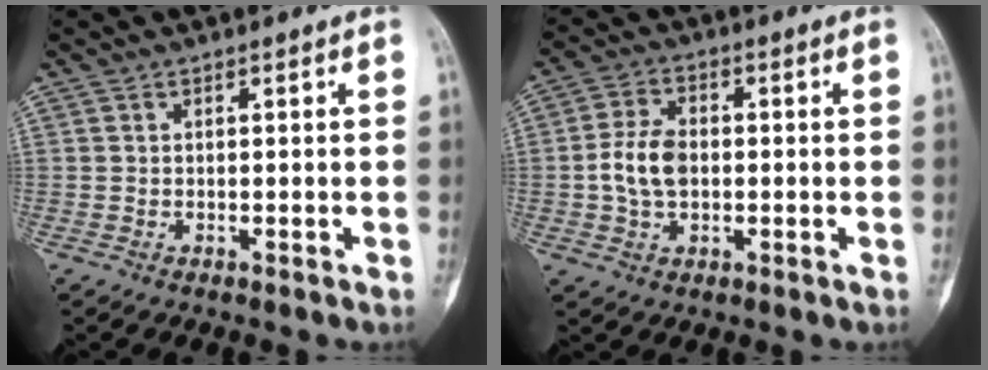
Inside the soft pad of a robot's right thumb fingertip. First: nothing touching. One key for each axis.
{"total": 7.6, "fx": -0.5, "fy": 5.0, "fz": 5.7, "tx": -0.108, "ty": 0.012, "tz": -0.012}